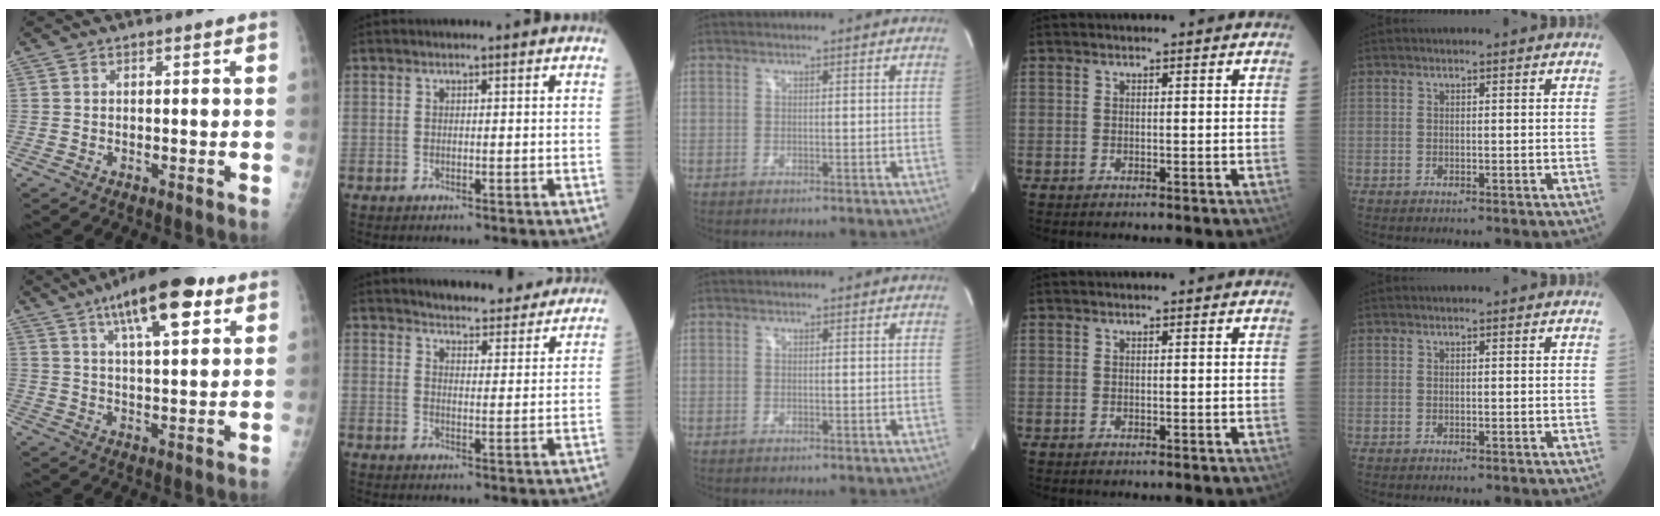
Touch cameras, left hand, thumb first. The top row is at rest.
{"thumb": {"total": 15.5, "force": [8.2, 5.0, 12.2], "torque": [-0.169, -0.019, 0.126]}, "index": {"total": 14.9, "force": [14.0, 2.8, 4.3], "torque": [-0.036, -0.011, 0.163]}}